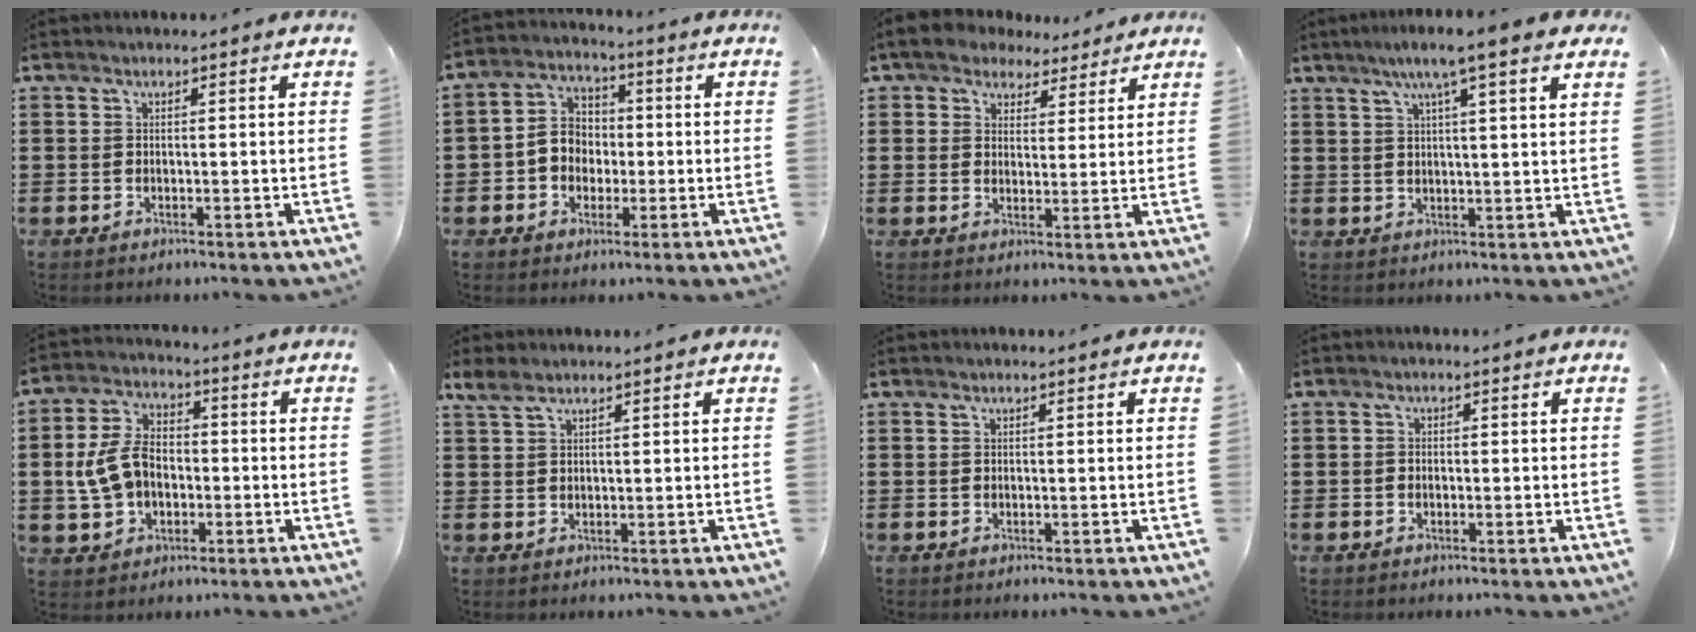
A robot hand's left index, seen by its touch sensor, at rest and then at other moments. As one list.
[{"total": 5.6, "force": [-1.1, 5.1, 2.0], "torque": [-0.060, 0.017, -0.025]}, {"total": 4.8, "force": [4.1, 2.3, 0.9], "torque": [-0.041, -0.004, 0.073]}, {"total": 5.9, "force": [3.8, -0.4, 4.5], "torque": [-0.096, 0.000, 0.061]}, {"total": 8.3, "force": [-0.7, 6.1, 5.7], "torque": [-0.146, 0.009, -0.019]}, {"total": 2.2, "force": [1.5, 0.9, 1.4], "torque": [-0.032, 0.003, 0.029]}, {"total": 0.0}, {"total": 0.9, "force": [-0.5, 0.7, 0.2], "torque": [-0.007, 0.002, -0.011]}]